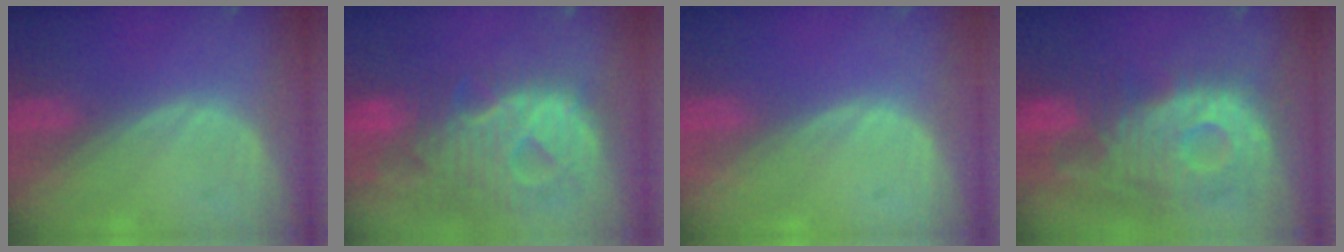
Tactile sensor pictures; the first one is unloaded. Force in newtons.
{"total": 12.8, "press": 10.8, "slide": 6.8}
{"total": 0.0}
{"total": 12.5, "press": 11.0, "slide": 5.9}